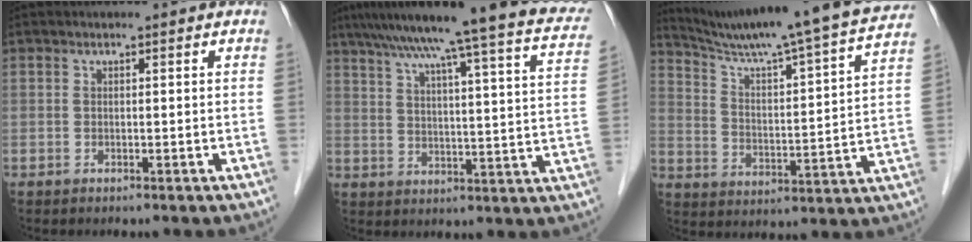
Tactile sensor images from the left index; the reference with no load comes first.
{"total": 25.6, "force": [21.1, 0.5, 14.5], "torque": [-0.223, -0.014, 0.266]}
{"total": 23.5, "force": [21.2, -1.4, 10.0], "torque": [-0.171, -0.053, 0.295]}